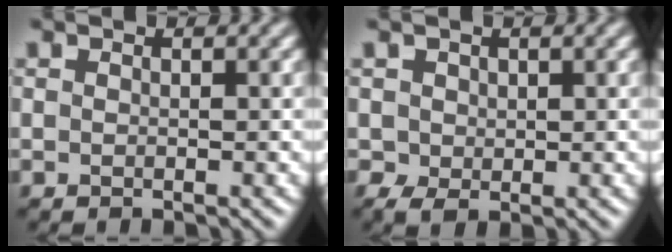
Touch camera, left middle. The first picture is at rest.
{"total": 1.8, "force": [0.3, 1.5, 0.8], "torque": [-0.017, 0.000, 0.006]}